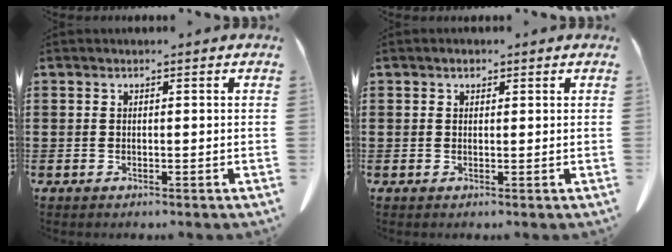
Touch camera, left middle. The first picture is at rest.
{"total": 0.9, "force": [0.5, 0.6, 0.4], "torque": [-0.002, 0.002, 0.006]}